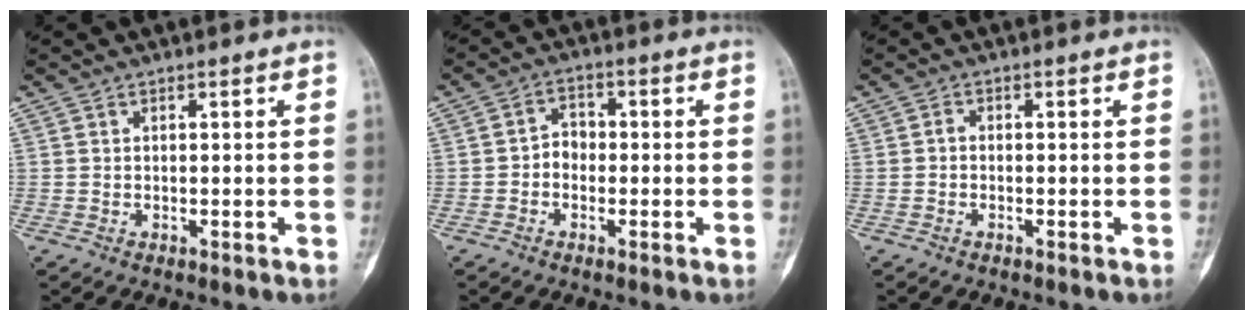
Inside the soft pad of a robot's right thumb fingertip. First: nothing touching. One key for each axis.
{"total": 3.5, "fx": -0.8, "fy": 2.8, "fz": 1.9, "tx": -0.005, "ty": 0.016, "tz": -0.026}
{"total": 1.0, "fx": -0.4, "fy": 0.6, "fz": 0.7, "tx": -0.012, "ty": 0.004, "tz": -0.012}